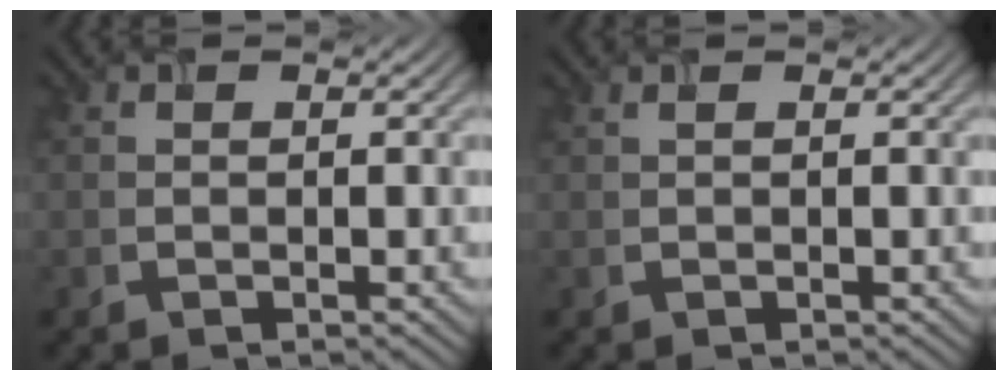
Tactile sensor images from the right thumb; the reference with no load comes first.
{"total": 0.0}